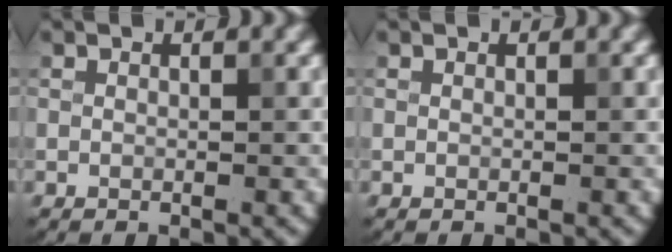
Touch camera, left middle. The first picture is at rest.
{"total": 0.0}